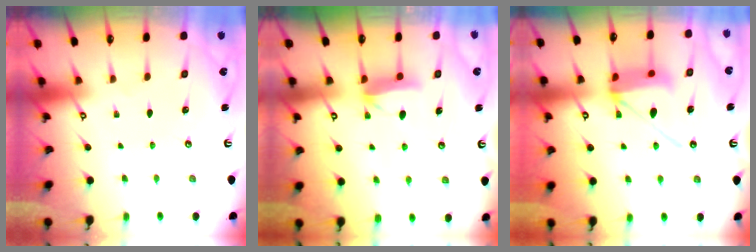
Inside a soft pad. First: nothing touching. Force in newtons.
{"total": 7.2, "press": 7.2, "slide": 0.8}
{"total": 13.4, "press": 13.3, "slide": 1.8}